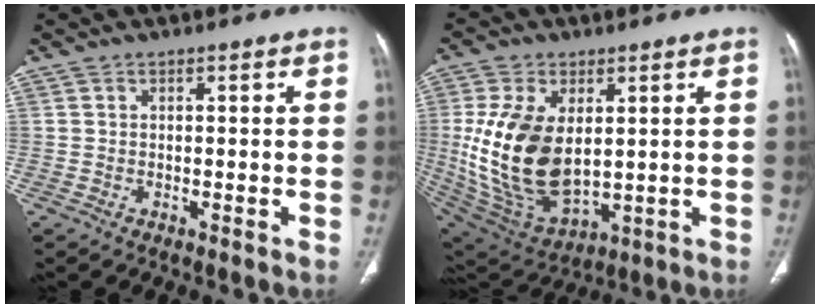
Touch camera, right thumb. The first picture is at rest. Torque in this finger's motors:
{"motor_torque": [2.58, 2.17, 1.45, -1.32, 0.47]}